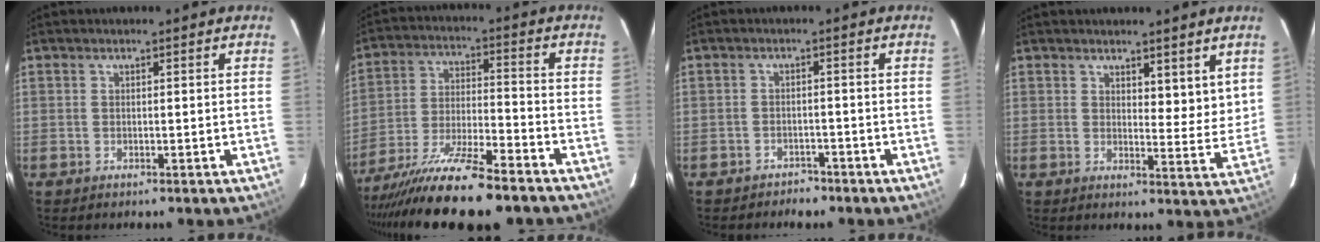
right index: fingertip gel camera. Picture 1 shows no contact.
{"total": 15.6, "force": [-12.6, 1.1, 9.0], "torque": [-0.174, -0.025, -0.221]}
{"total": 2.4, "force": [-2.1, 1.3, 0.2], "torque": [-0.010, 0.003, -0.028]}
{"total": 5.7, "force": [4.1, 2.3, 3.2], "torque": [-0.029, -0.016, 0.060]}